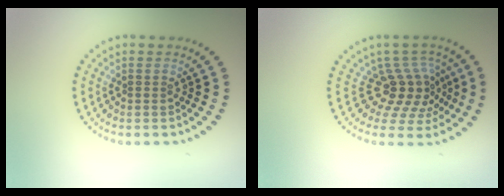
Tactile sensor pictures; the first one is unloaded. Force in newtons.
{"total": 4.0, "press": 2.7, "slide": 2.9}